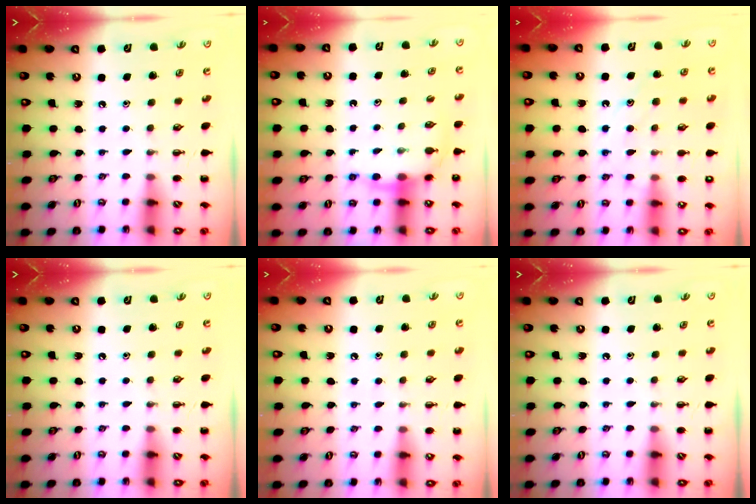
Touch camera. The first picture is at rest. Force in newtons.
{"total": 7.5, "press": 7.5, "slide": 0.7}
{"total": 13.0, "press": 13.0, "slide": 0.9}
{"total": 0.0}
{"total": 5.6, "press": 5.4, "slide": 1.6}
{"total": 0.0}